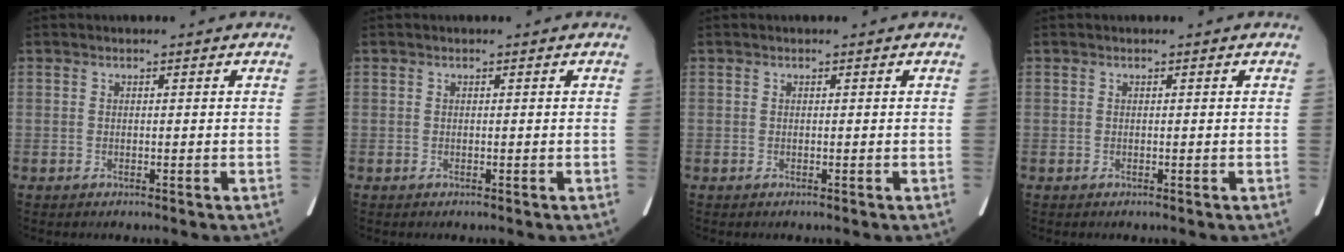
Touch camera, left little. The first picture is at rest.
{"total": 0.0}
{"total": 0.0}
{"total": 0.0}